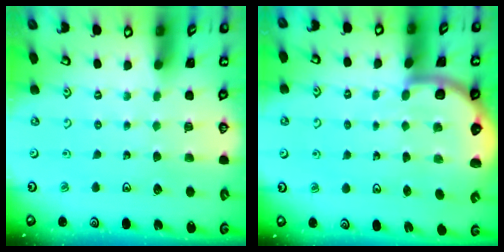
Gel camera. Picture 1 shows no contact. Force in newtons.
{"total": 5.0, "press": 4.7, "slide": 1.7}